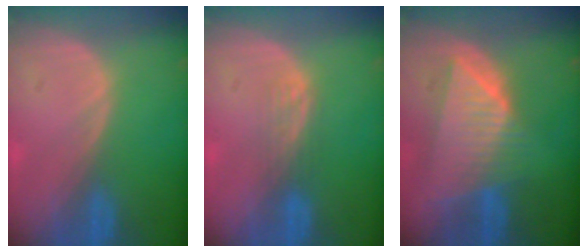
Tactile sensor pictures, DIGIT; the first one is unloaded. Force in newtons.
{"total": 2.4, "press": 2.3, "slide": 0.4}
{"total": 8.8, "press": 7.9, "slide": 3.9}